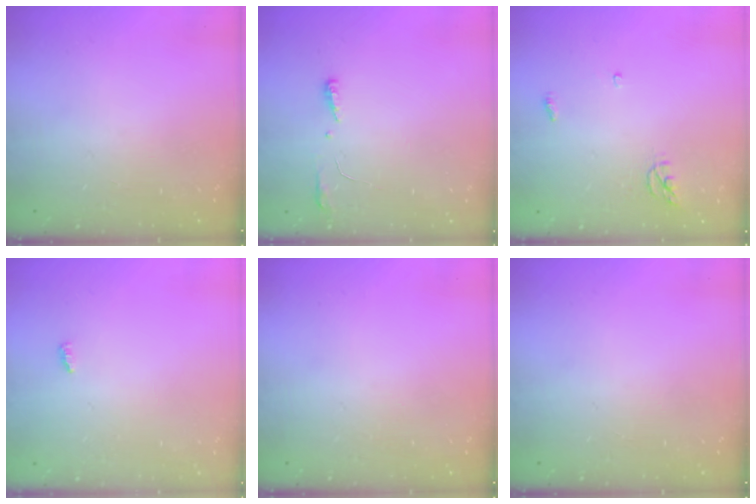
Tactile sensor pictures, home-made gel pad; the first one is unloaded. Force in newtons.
{"total": 3.8, "press": 3.6, "slide": 1.2}
{"total": 3.5, "press": 3.5, "slide": 0.3}
{"total": 2.7, "press": 2.7, "slide": 0.2}
{"total": 0.0}
{"total": 0.0}